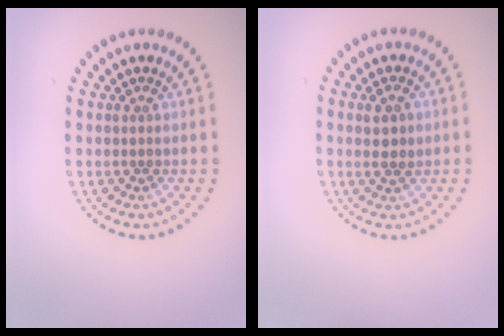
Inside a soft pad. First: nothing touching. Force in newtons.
{"total": 2.3, "press": 2.2, "slide": 0.4}